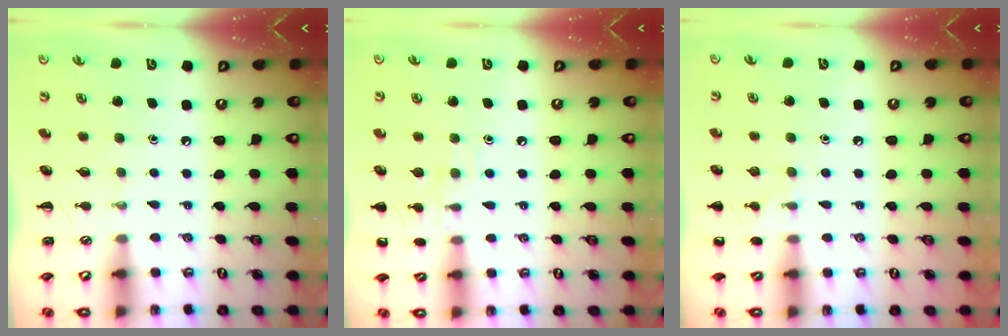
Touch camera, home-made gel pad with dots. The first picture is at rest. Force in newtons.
{"total": 8.7, "press": 8.5, "slide": 1.9}
{"total": 5.3, "press": 5.1, "slide": 1.4}